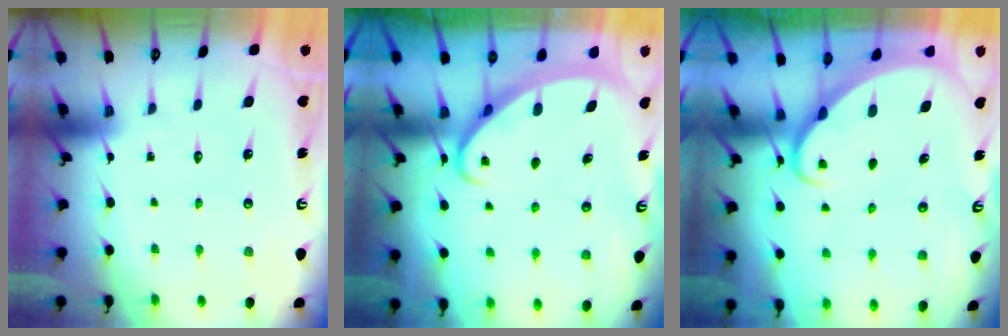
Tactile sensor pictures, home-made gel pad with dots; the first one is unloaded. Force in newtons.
{"total": 2.6, "press": 2.6, "slide": 0.3}
{"total": 2.4, "press": 2.4, "slide": 0.2}